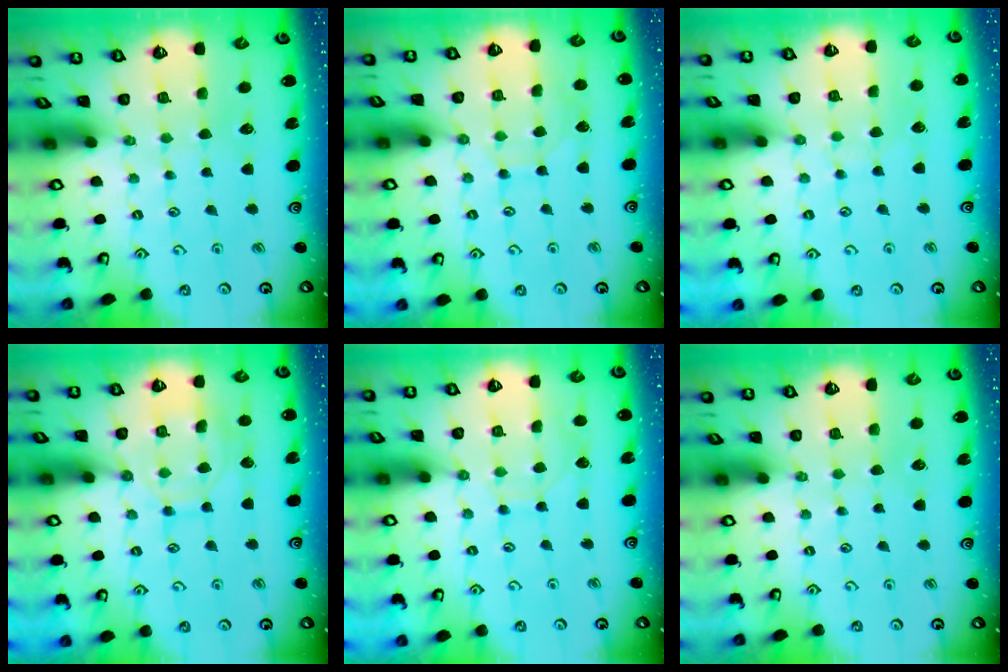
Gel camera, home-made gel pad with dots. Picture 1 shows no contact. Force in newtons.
{"total": 5.7, "press": 5.7, "slide": 0.5}
{"total": 4.9, "press": 4.9, "slide": 0.4}
{"total": 11.3, "press": 11.3, "slide": 0.8}
{"total": 5.5, "press": 5.5, "slide": 0.3}
{"total": 0.0}